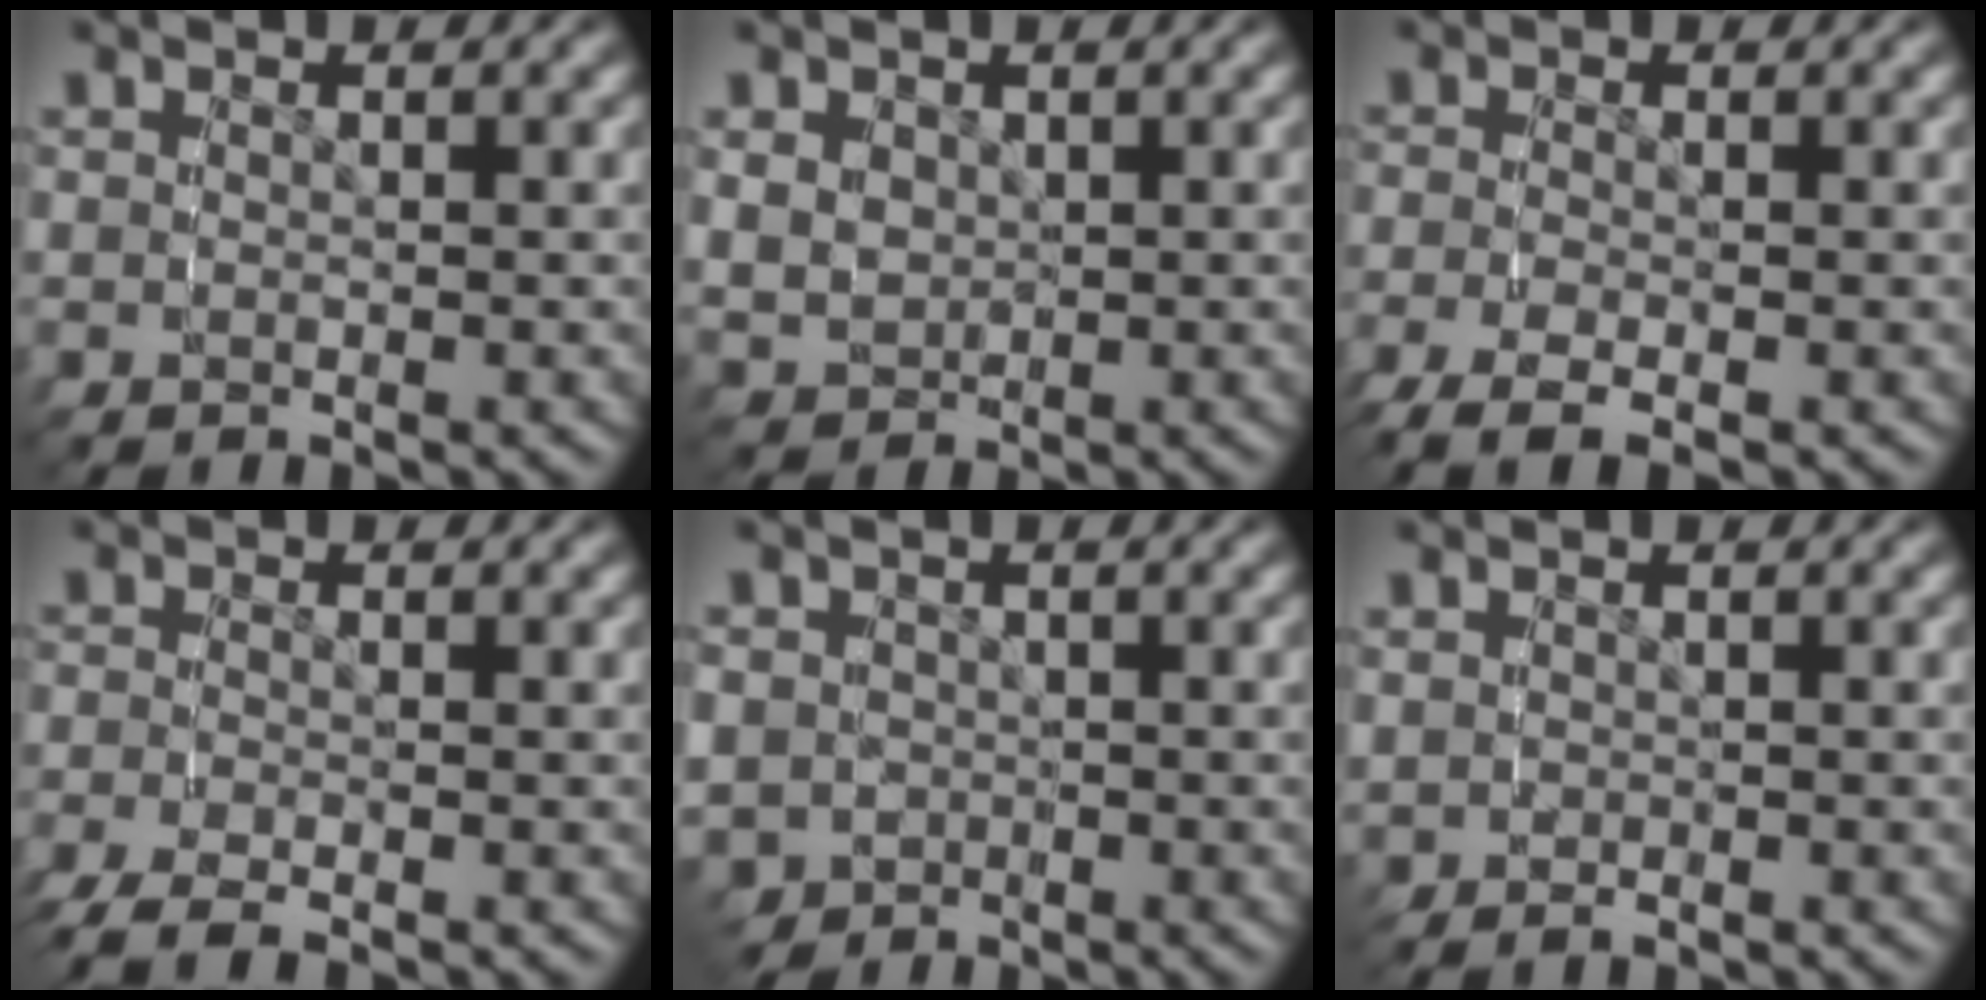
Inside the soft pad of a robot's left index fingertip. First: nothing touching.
{"total": 4.0, "force": [0.7, 3.6, 1.6], "torque": [-0.036, -0.014, 0.021]}
{"total": 4.2, "force": [-2.5, 2.1, 2.6], "torque": [-0.063, -0.018, -0.032]}
{"total": 4.1, "force": [-3.0, 1.9, 2.1], "torque": [-0.045, -0.013, -0.045]}
{"total": 7.6, "force": [-2.6, 6.8, 2.3], "torque": [-0.061, -0.039, -0.037]}
{"total": 1.0, "force": [-0.1, 0.9, 0.4], "torque": [-0.005, -0.003, 0.004]}